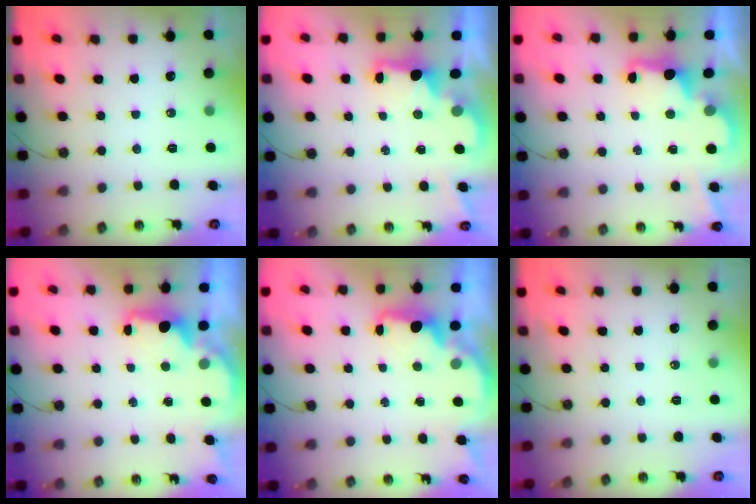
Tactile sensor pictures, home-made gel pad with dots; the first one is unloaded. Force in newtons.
{"total": 2.1, "press": 2.0, "slide": 0.8}
{"total": 2.7, "press": 2.6, "slide": 0.8}
{"total": 2.2, "press": 2.1, "slide": 0.6}
{"total": 1.9, "press": 1.9, "slide": 0.5}
{"total": 0.0}